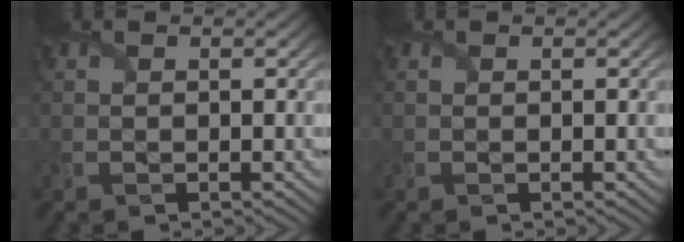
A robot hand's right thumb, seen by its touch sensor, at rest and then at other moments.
{"total": 0.0}